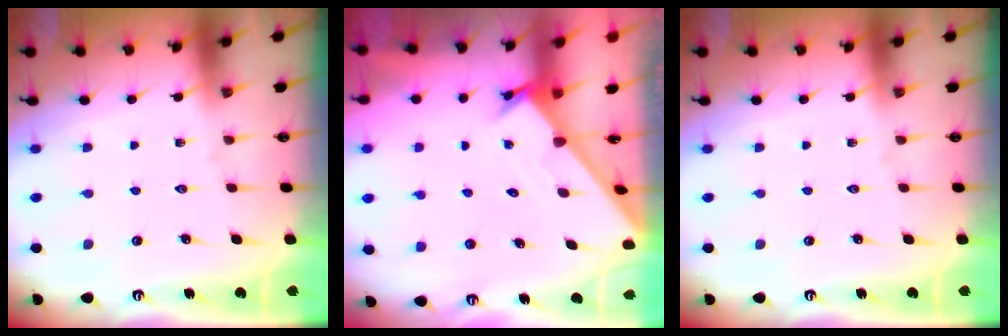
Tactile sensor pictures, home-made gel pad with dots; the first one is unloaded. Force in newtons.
{"total": 1.6, "press": 1.6, "slide": 0.1}
{"total": 0.0}